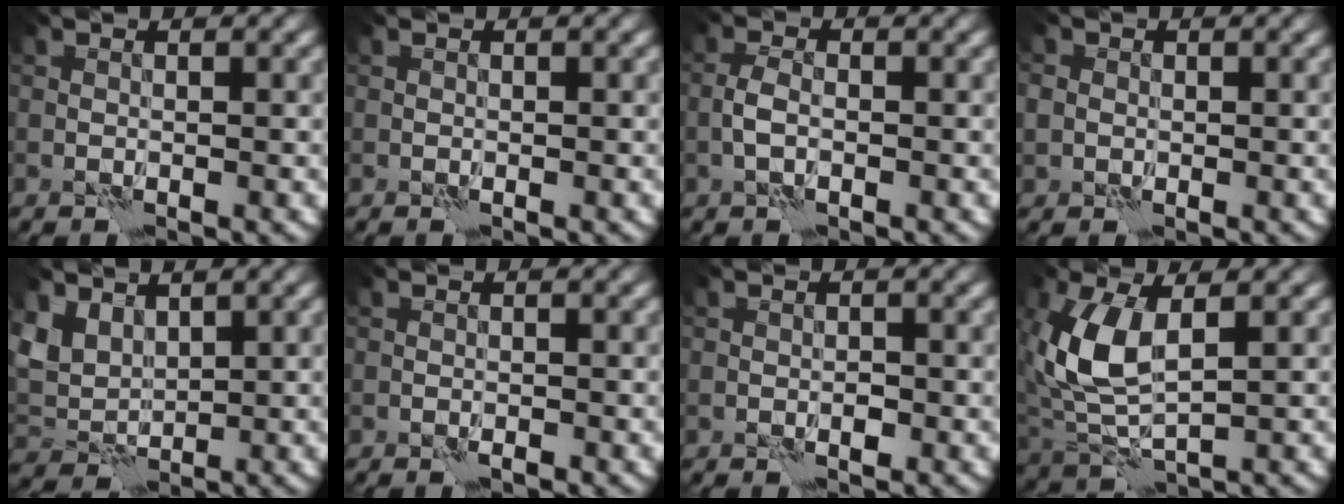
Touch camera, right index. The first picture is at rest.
{"total": 0.0}
{"total": 1.8, "force": [-0.6, 0.9, 1.5], "torque": [-0.032, 0.003, -0.018]}
{"total": 2.0, "force": [0.1, 1.9, 0.7], "torque": [-0.004, 0.005, -0.005]}
{"total": 3.8, "force": [2.4, 2.5, 1.5], "torque": [-0.047, -0.006, 0.046]}
{"total": 0.7, "force": [-0.4, 0.2, 0.5], "torque": [-0.009, 0.000, -0.008]}
{"total": 0.9, "force": [-0.3, 0.4, 0.7], "torque": [-0.013, 0.001, -0.005]}
{"total": 6.8, "force": [1.4, 3.4, 5.7], "torque": [-0.146, -0.002, 0.029]}